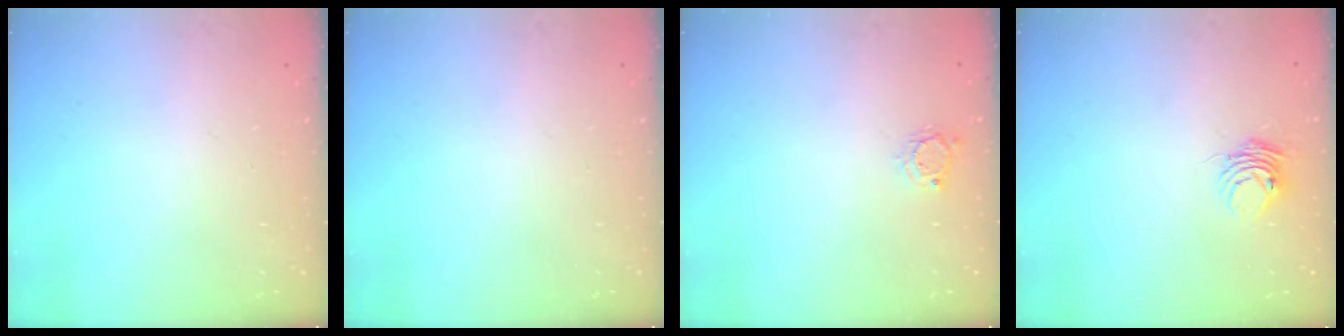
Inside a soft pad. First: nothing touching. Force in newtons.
{"total": 0.0}
{"total": 4.8, "press": 4.8, "slide": 0.4}
{"total": 4.8, "press": 4.8, "slide": 0.3}